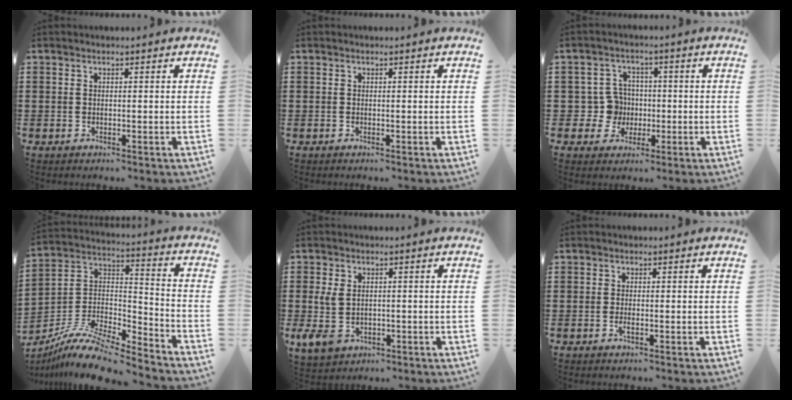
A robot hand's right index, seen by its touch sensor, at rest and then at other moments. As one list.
[{"total": 0.0}, {"total": 5.8, "force": [-0.4, 5.5, 1.9], "torque": [-0.064, 0.014, -0.008]}, {"total": 11.4, "force": [-9.5, 2.6, 5.8], "torque": [-0.115, 0.025, -0.187]}, {"total": 5.3, "force": [-0.5, 3.4, 4.0], "torque": [-0.120, -0.010, -0.020]}, {"total": 0.9, "force": [-0.4, 0.2, 0.8], "torque": [-0.023, -0.007, -0.008]}]